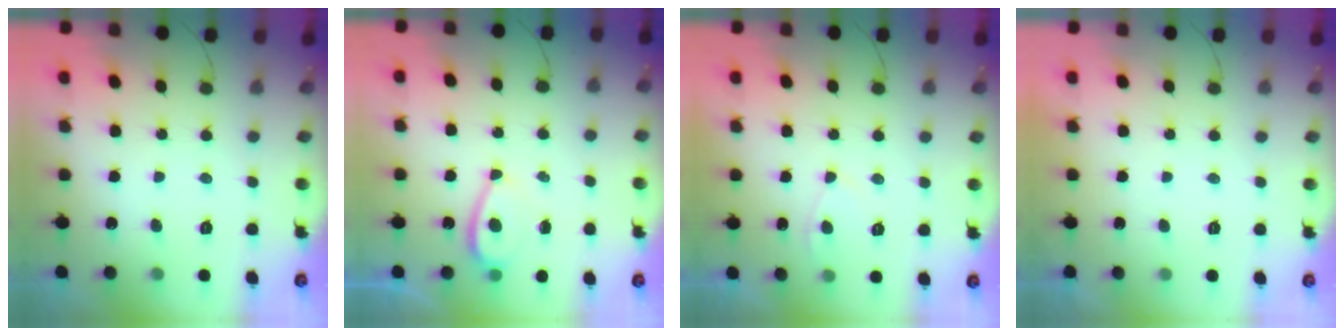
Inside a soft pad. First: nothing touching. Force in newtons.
{"total": 4.3, "press": 3.7, "slide": 2.1}
{"total": 3.5, "press": 3.4, "slide": 0.5}
{"total": 2.2, "press": 2.1, "slide": 0.4}